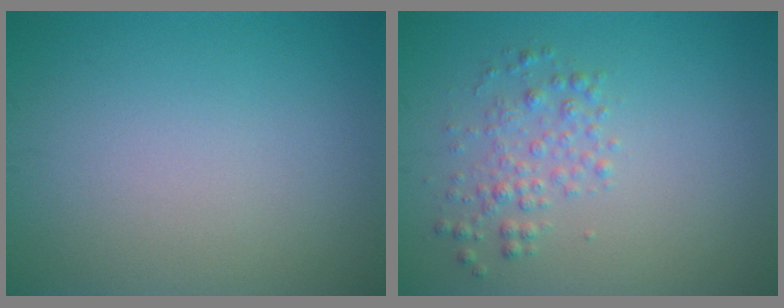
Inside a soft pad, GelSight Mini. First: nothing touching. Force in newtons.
{"total": 2.2, "press": 2.2, "slide": 0.1}